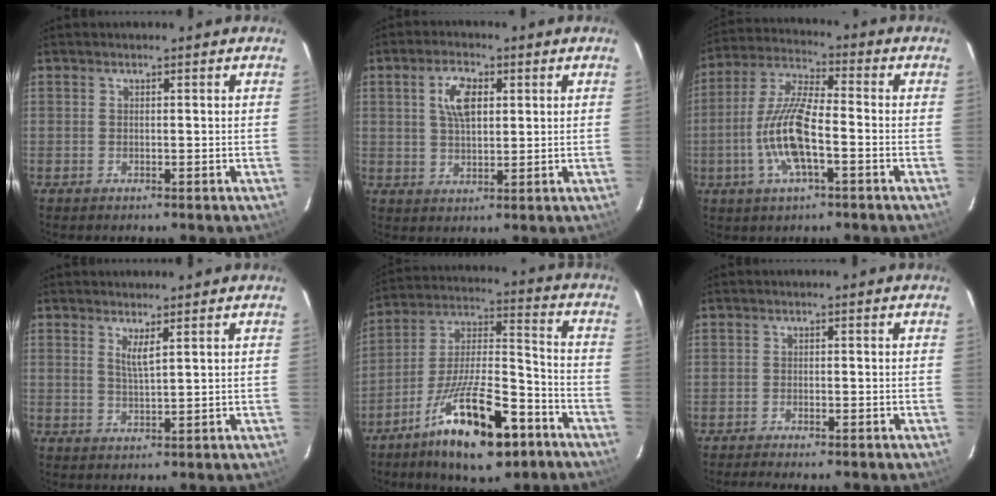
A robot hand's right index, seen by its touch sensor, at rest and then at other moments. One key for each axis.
{"total": 6.2, "fx": 1.9, "fy": 3.1, "fz": 5.0, "tx": -0.093, "ty": 0.011, "tz": 0.037}
{"total": 12.4, "fx": -3.6, "fy": 3.4, "fz": 11.4, "tx": -0.241, "ty": 0.000, "tz": -0.074}
{"total": 2.1, "fx": 1.1, "fy": 0.1, "fz": 1.8, "tx": -0.032, "ty": -0.001, "tz": 0.019}
{"total": 19.5, "fx": -11.5, "fy": 6.4, "fz": 14.4, "tx": -0.257, "ty": -0.009, "tz": -0.186}
{"total": 3.1, "fx": -2.7, "fy": 0.5, "fz": 1.5, "tx": -0.037, "ty": -0.011, "tz": -0.042}